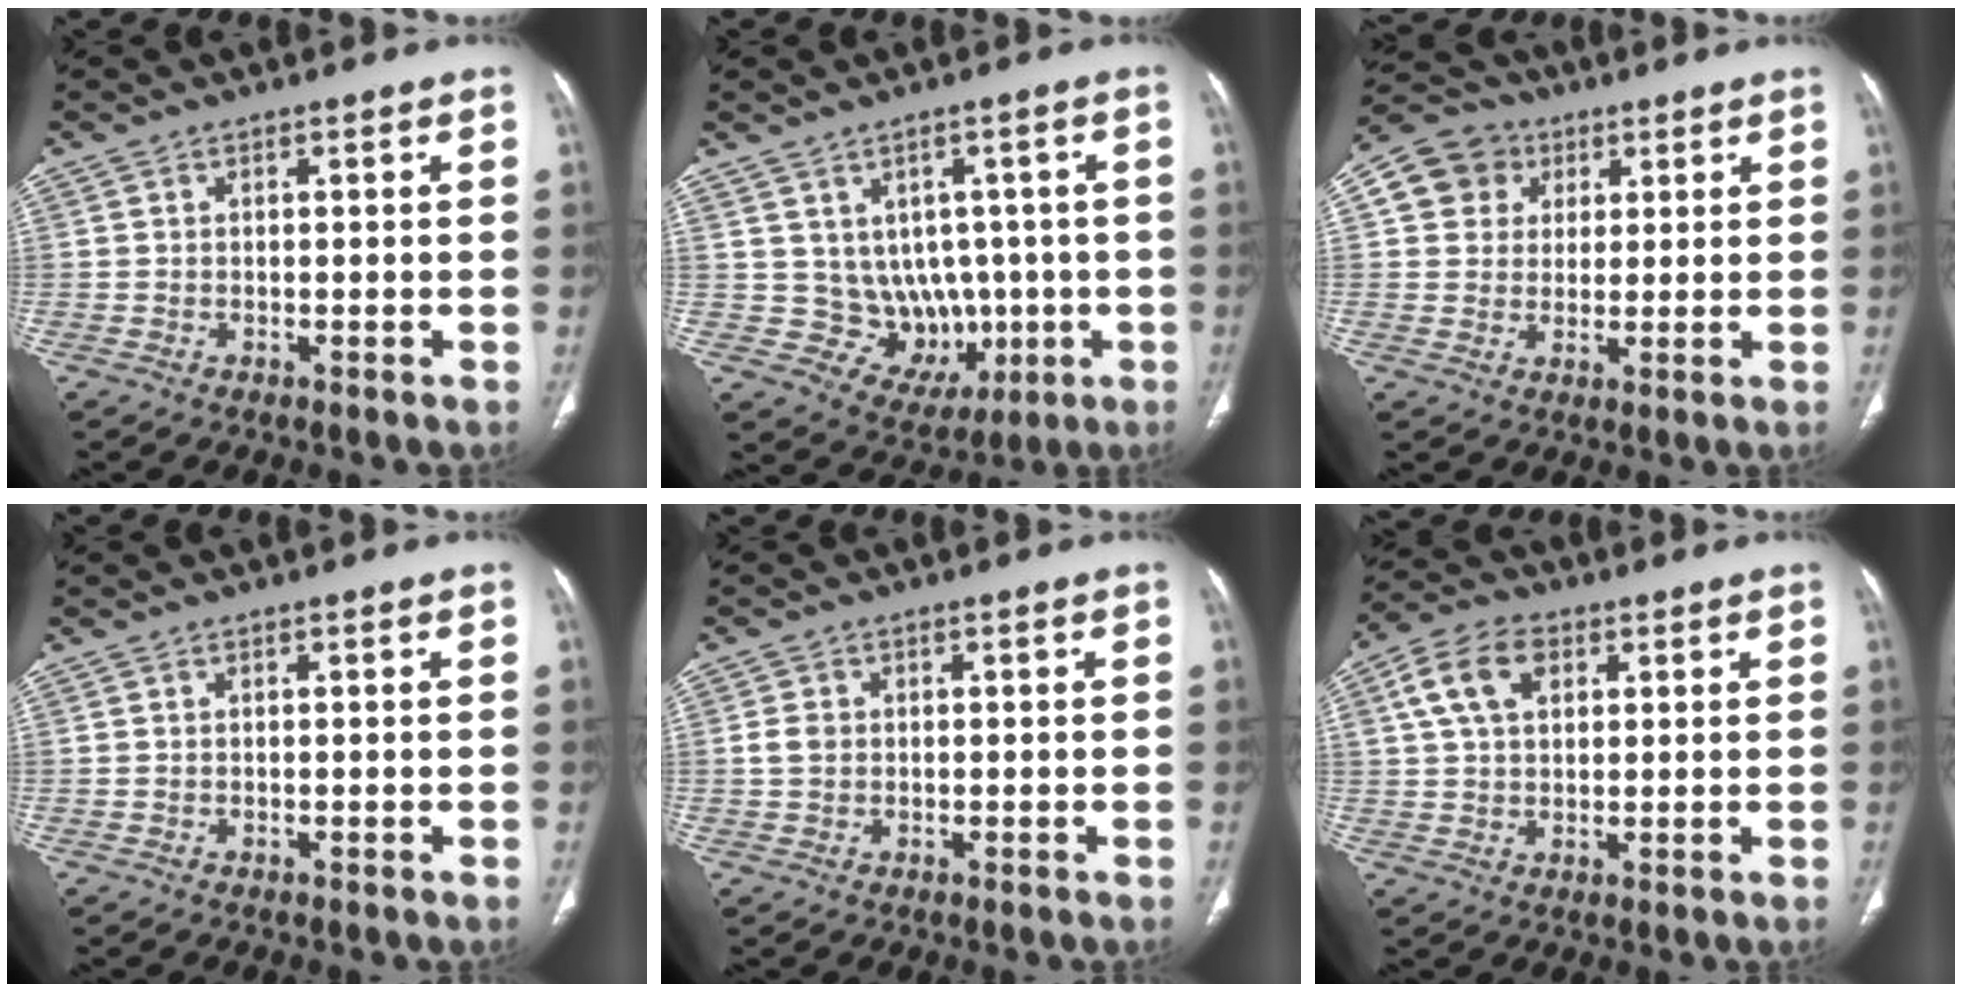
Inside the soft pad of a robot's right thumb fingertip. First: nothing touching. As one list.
[{"total": 9.9, "force": [0.0, 8.4, 5.2], "torque": [-0.023, -0.004, 0.028]}, {"total": 9.1, "force": [2.9, 8.2, 2.5], "torque": [-0.024, 0.005, 0.043]}, {"total": 0.0}, {"total": 2.3, "force": [0.3, 1.9, 1.3], "torque": [-0.022, 0.004, 0.007]}, {"total": 9.1, "force": [3.2, 6.0, 6.1], "torque": [-0.108, 0.009, 0.053]}]